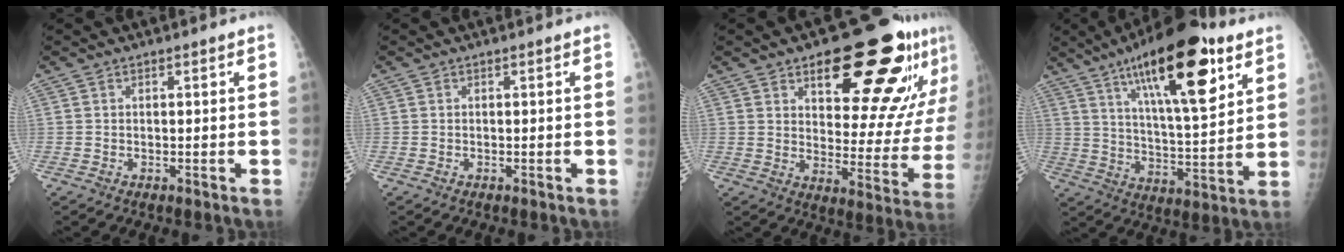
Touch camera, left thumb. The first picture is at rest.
{"total": 0.0}
{"total": 23.1, "force": [13.5, 9.1, 16.4], "torque": [-0.170, -0.059, 0.192]}
{"total": 22.2, "force": [11.5, 6.8, 17.7], "torque": [-0.254, -0.042, 0.186]}